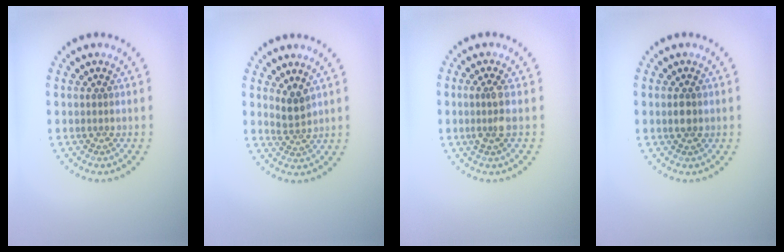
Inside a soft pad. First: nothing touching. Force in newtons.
{"total": 1.9, "press": 1.4, "slide": 1.2}
{"total": 1.8, "press": 1.6, "slide": 0.9}
{"total": 1.3, "press": 1.3, "slide": 0.3}